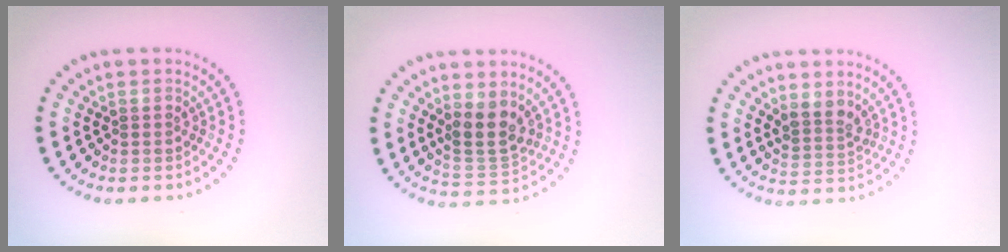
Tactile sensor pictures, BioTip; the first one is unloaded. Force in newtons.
{"total": 3.7, "press": 3.3, "slide": 1.7}
{"total": 2.4, "press": 1.9, "slide": 1.5}